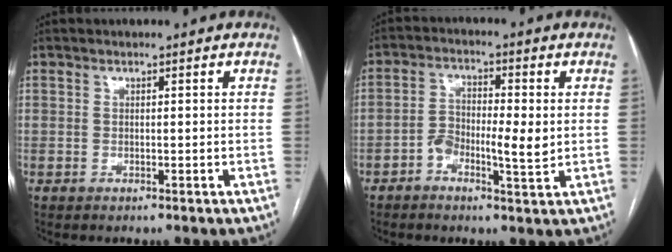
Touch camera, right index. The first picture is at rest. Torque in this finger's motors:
{"motor_torque": [0.18, 0.27, 0.01, 0.03]}